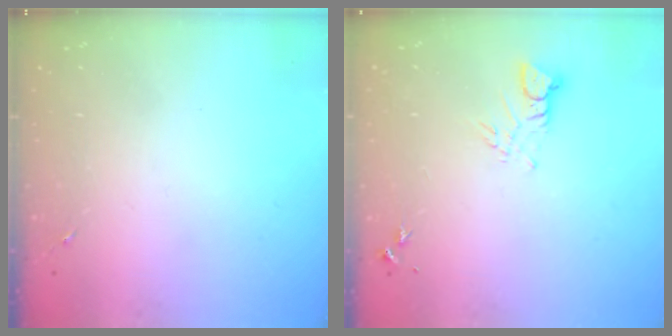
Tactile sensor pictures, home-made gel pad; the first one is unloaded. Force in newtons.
{"total": 3.9, "press": 3.9, "slide": 0.4}